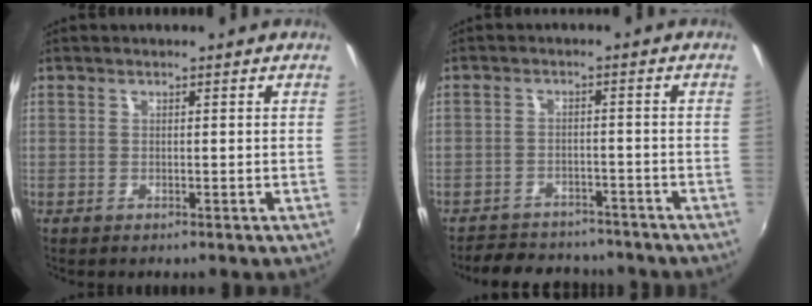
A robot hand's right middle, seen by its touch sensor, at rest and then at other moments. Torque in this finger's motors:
{"motor_torque": [0.16, -0.18, 0.04, 0.03]}